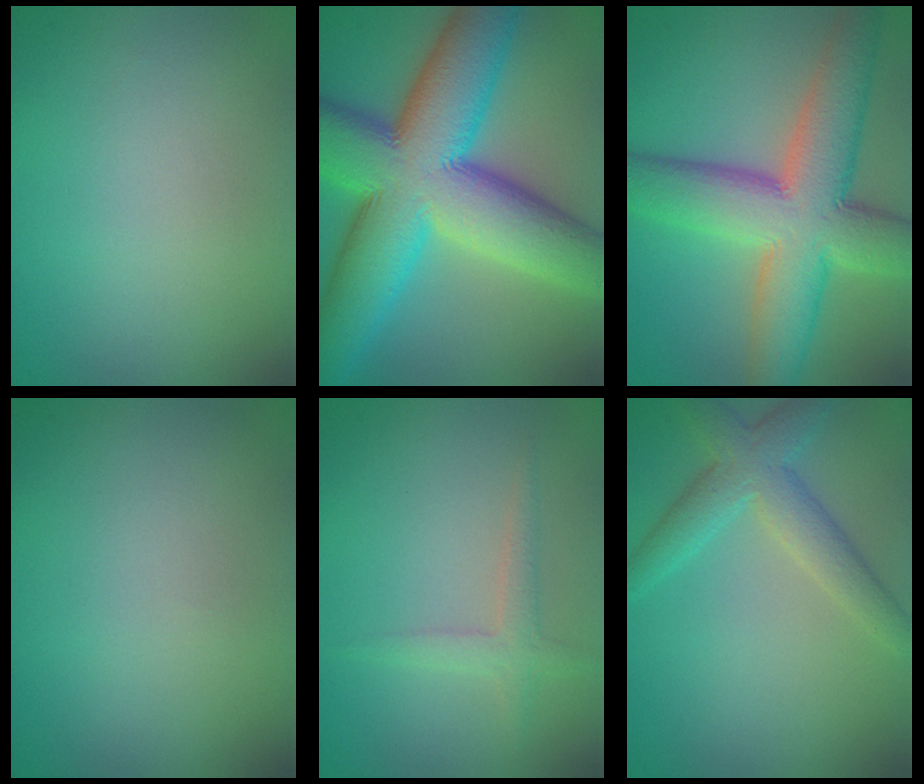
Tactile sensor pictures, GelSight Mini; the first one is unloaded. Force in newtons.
{"total": 16.3, "press": 16.3, "slide": 0.1}
{"total": 10.8, "press": 10.8, "slide": 0.7}
{"total": 0.0}
{"total": 1.9, "press": 1.9, "slide": 0.1}
{"total": 3.9, "press": 3.9, "slide": 0.1}